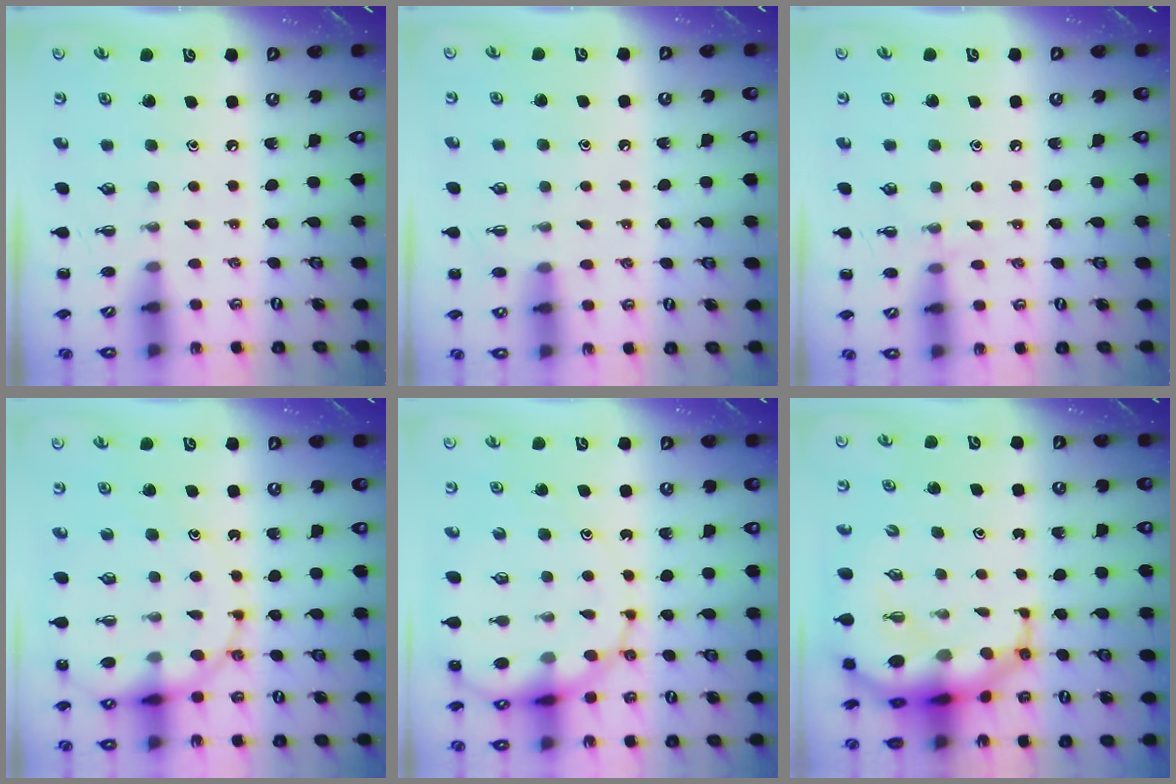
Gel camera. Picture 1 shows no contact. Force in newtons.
{"total": 5.4, "press": 5.1, "slide": 1.6}
{"total": 6.1, "press": 5.8, "slide": 1.9}
{"total": 15.0, "press": 14.3, "slide": 4.5}
{"total": 13.5, "press": 13.1, "slide": 3.1}
{"total": 10.9, "press": 10.5, "slide": 3.0}